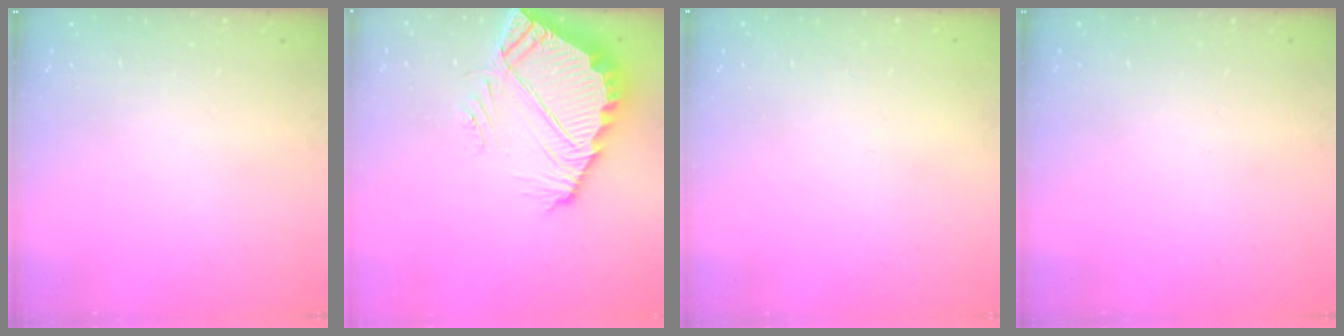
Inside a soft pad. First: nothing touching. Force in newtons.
{"total": 7.9, "press": 7.9, "slide": 0.4}
{"total": 2.3, "press": 2.3, "slide": 0.1}
{"total": 0.0}